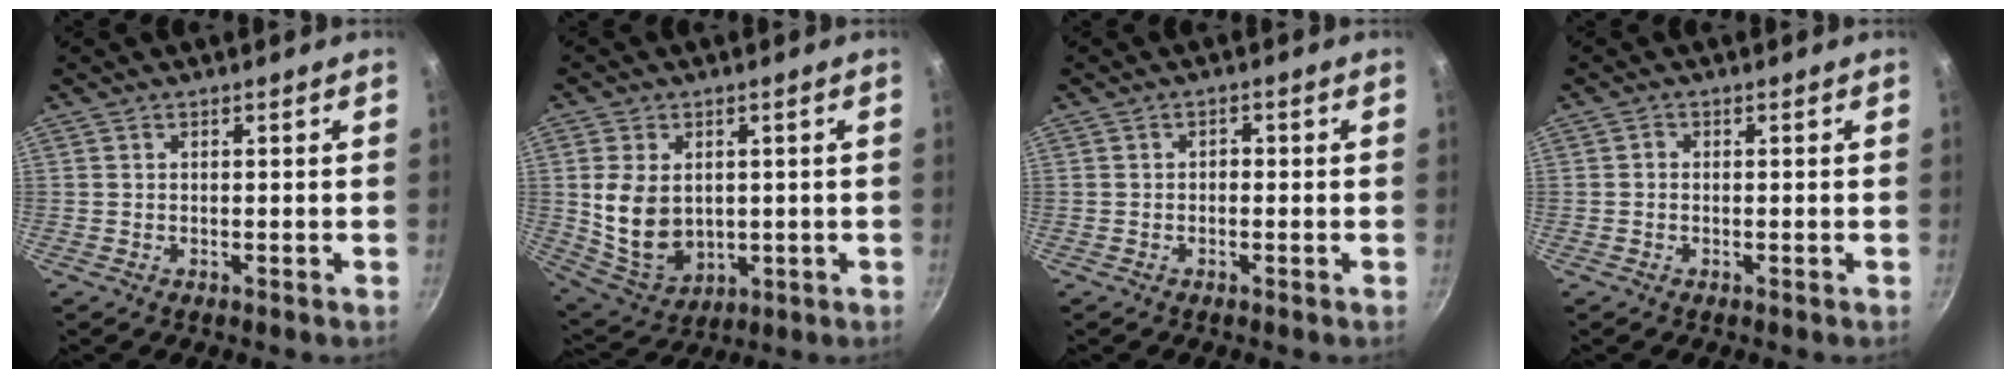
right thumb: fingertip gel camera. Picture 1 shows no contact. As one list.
[{"total": 11.6, "force": [1.0, 8.4, 7.9], "torque": [-0.136, -0.017, 0.043]}, {"total": 1.2, "force": [-0.3, 0.9, 0.7], "torque": [-0.010, 0.006, -0.006]}, {"total": 0.6, "force": [-0.3, 0.5, 0.3], "torque": [-0.005, 0.003, -0.005]}]